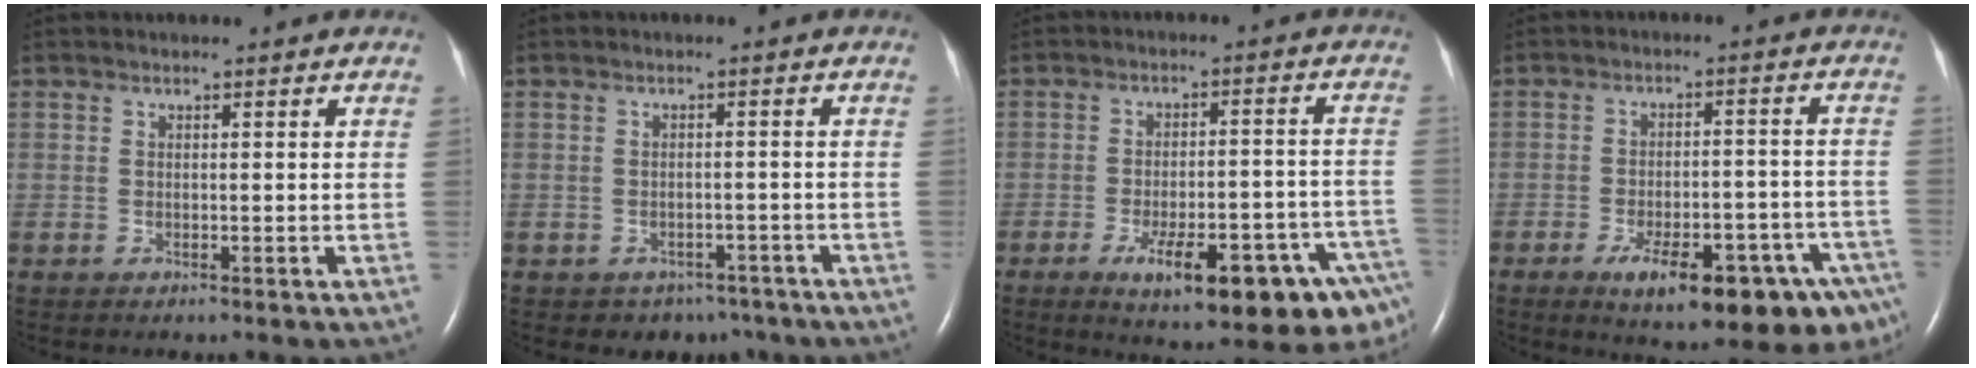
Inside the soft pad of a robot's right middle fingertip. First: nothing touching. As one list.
[{"total": 4.4, "force": [-3.3, 2.9, 0.2], "torque": [0.002, 0.015, -0.038]}, {"total": 16.7, "force": [-9.8, 3.5, 13.1], "torque": [-0.116, 0.014, -0.129]}, {"total": 16.9, "force": [-10.4, 4.9, 12.4], "torque": [-0.107, 0.017, -0.138]}]